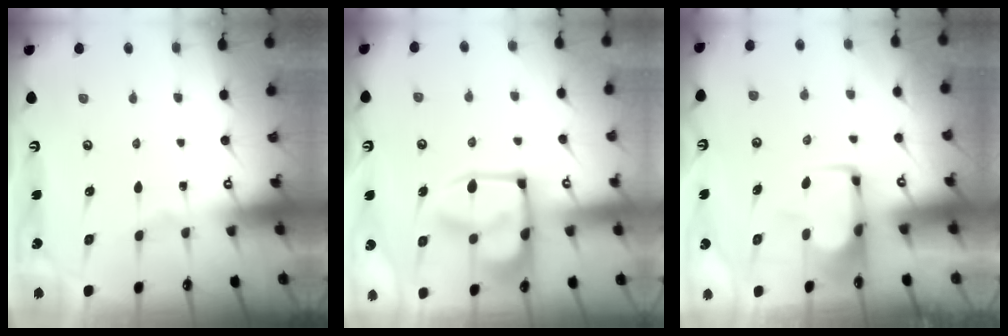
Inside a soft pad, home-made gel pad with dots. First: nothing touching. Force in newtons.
{"total": 13.1, "press": 13.1, "slide": 1.3}
{"total": 1.8, "press": 1.7, "slide": 0.4}